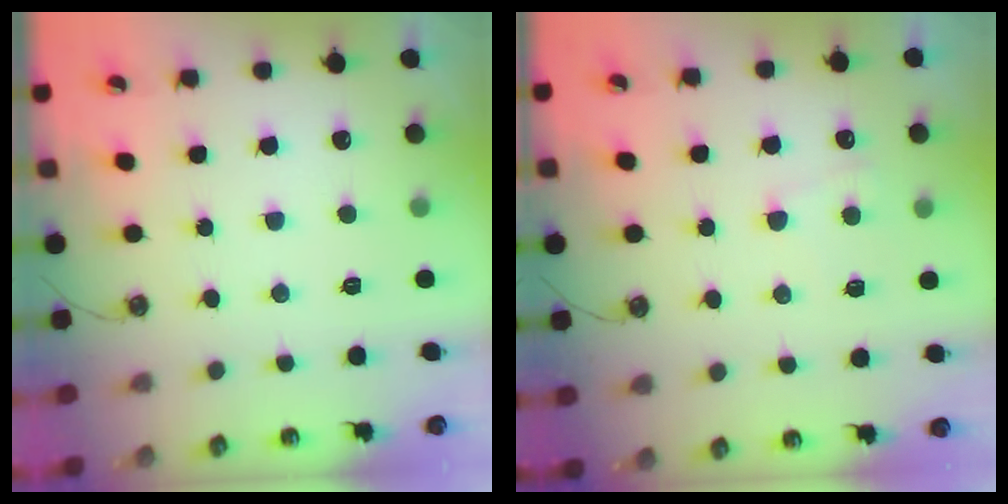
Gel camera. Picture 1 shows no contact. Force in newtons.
{"total": 2.9, "press": 2.8, "slide": 0.6}